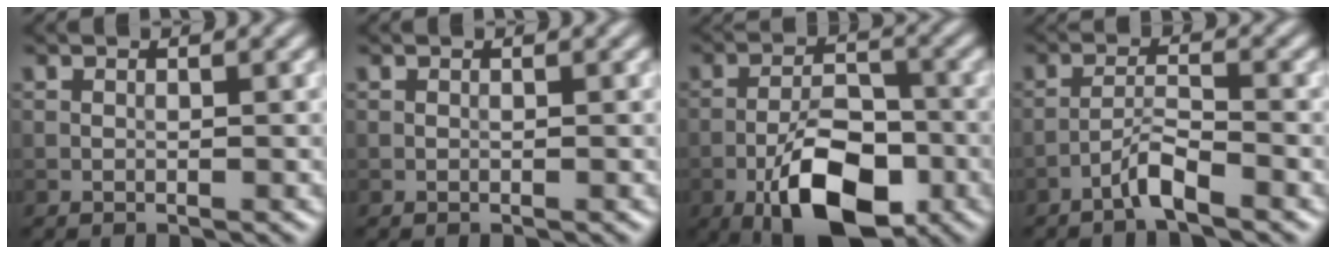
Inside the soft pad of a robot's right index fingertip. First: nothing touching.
{"total": 0.0}
{"total": 8.8, "force": [-4.4, 3.9, 6.5], "torque": [-0.109, 0.006, -0.084]}
{"total": 2.6, "force": [-2.0, 0.2, 1.7], "torque": [-0.031, 0.012, -0.044]}